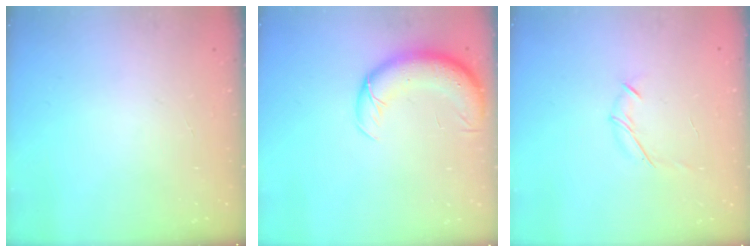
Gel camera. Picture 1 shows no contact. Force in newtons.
{"total": 9.9, "press": 9.6, "slide": 2.6}
{"total": 5.3, "press": 5.1, "slide": 1.1}